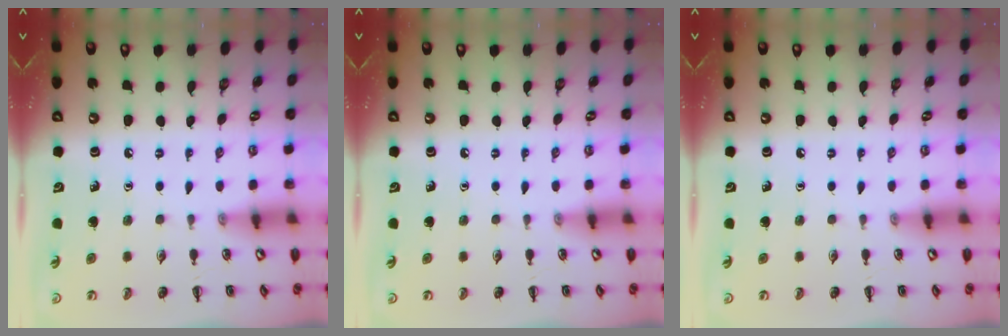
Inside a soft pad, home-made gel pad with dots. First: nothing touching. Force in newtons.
{"total": 0.0}
{"total": 0.0}